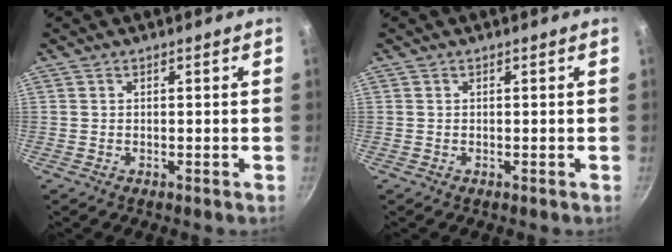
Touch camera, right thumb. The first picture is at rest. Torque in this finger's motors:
{"motor_torque": [-0.45, -0.45, 0.11, 0.06, 0.02]}